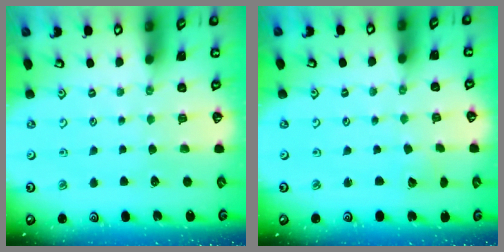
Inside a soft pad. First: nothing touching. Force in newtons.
{"total": 2.8, "press": 2.8, "slide": 0.1}